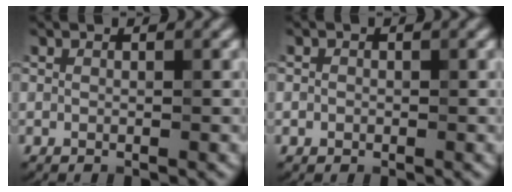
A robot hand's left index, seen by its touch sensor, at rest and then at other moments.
{"total": 0.7, "force": [-0.1, 0.7, 0.1], "torque": [0.004, -0.004, -0.003]}